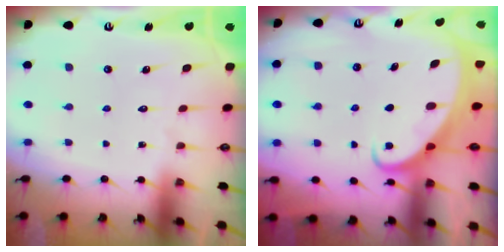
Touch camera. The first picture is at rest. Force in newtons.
{"total": 2.7, "press": 2.7, "slide": 0.3}